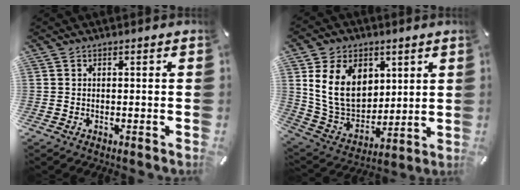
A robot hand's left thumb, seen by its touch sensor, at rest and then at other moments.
{"total": 16.2, "force": [5.3, 12.5, 8.9], "torque": [-0.187, -0.018, 0.101]}